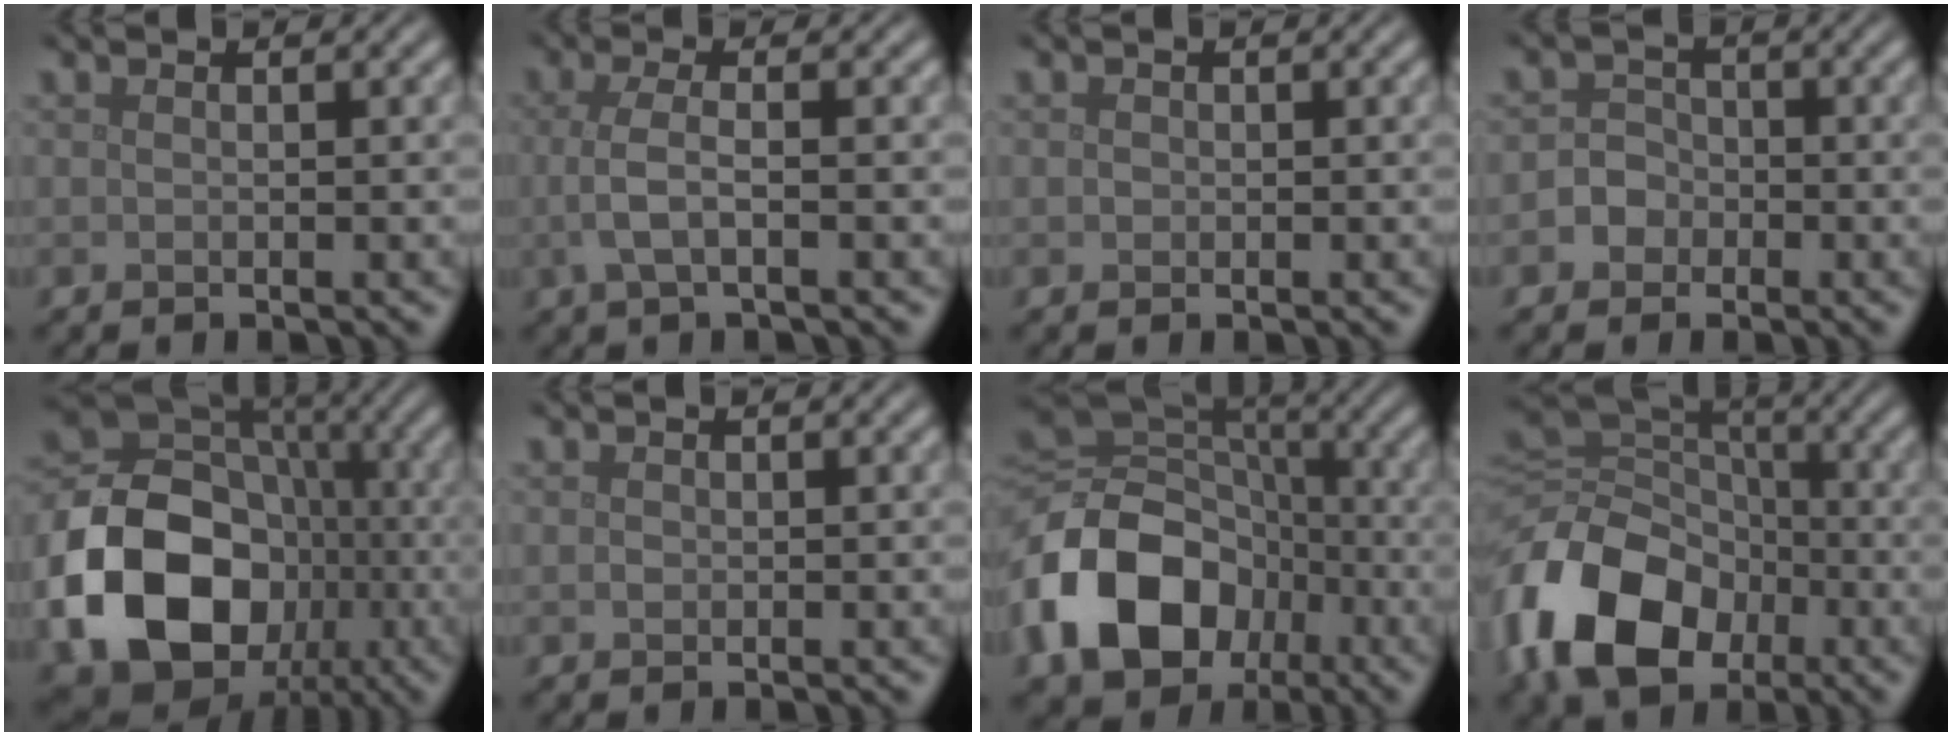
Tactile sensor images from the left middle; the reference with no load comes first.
{"total": 2.8, "force": [-0.2, 1.0, 2.6], "torque": [-0.056, -0.003, -0.005]}
{"total": 0.5, "force": [0.0, 0.5, 0.1], "torque": [0.002, -0.003, -0.003]}
{"total": 2.8, "force": [-0.9, 2.6, 0.6], "torque": [0.010, 0.010, -0.032]}
{"total": 17.0, "force": [-4.8, 13.7, 8.9], "torque": [-0.186, -0.035, -0.100]}
{"total": 0.5, "force": [0.0, 0.5, 0.2], "torque": [-0.003, -0.002, -0.002]}
{"total": 14.3, "force": [-5.3, 10.7, 7.9], "torque": [-0.176, -0.016, -0.106]}
{"total": 13.2, "force": [-5.2, 9.5, 7.6], "torque": [-0.176, -0.028, -0.101]}